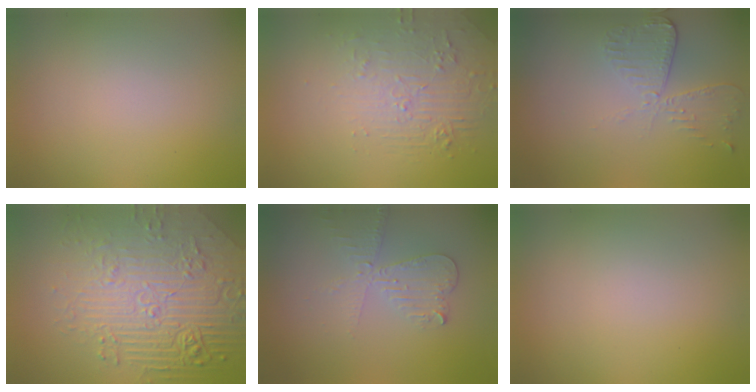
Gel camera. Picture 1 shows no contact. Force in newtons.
{"total": 2.2, "press": 1.3, "slide": 1.8}
{"total": 2.9, "press": 2.6, "slide": 1.4}
{"total": 9.0, "press": 6.2, "slide": 6.5}
{"total": 3.0, "press": 2.8, "slide": 1.1}
{"total": 0.0}